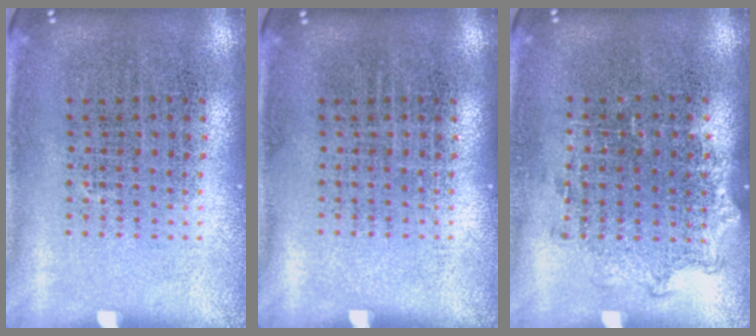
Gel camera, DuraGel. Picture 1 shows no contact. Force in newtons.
{"total": 0.0}
{"total": 1.1, "press": 1.0, "slide": 0.4}